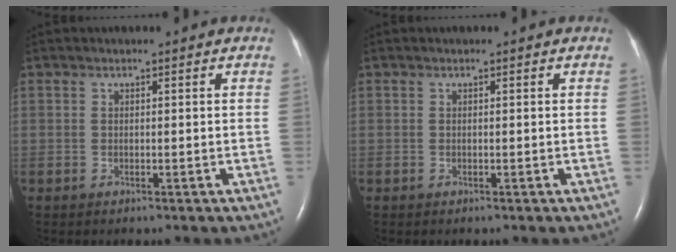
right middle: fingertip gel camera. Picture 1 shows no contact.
{"total": 0.0}